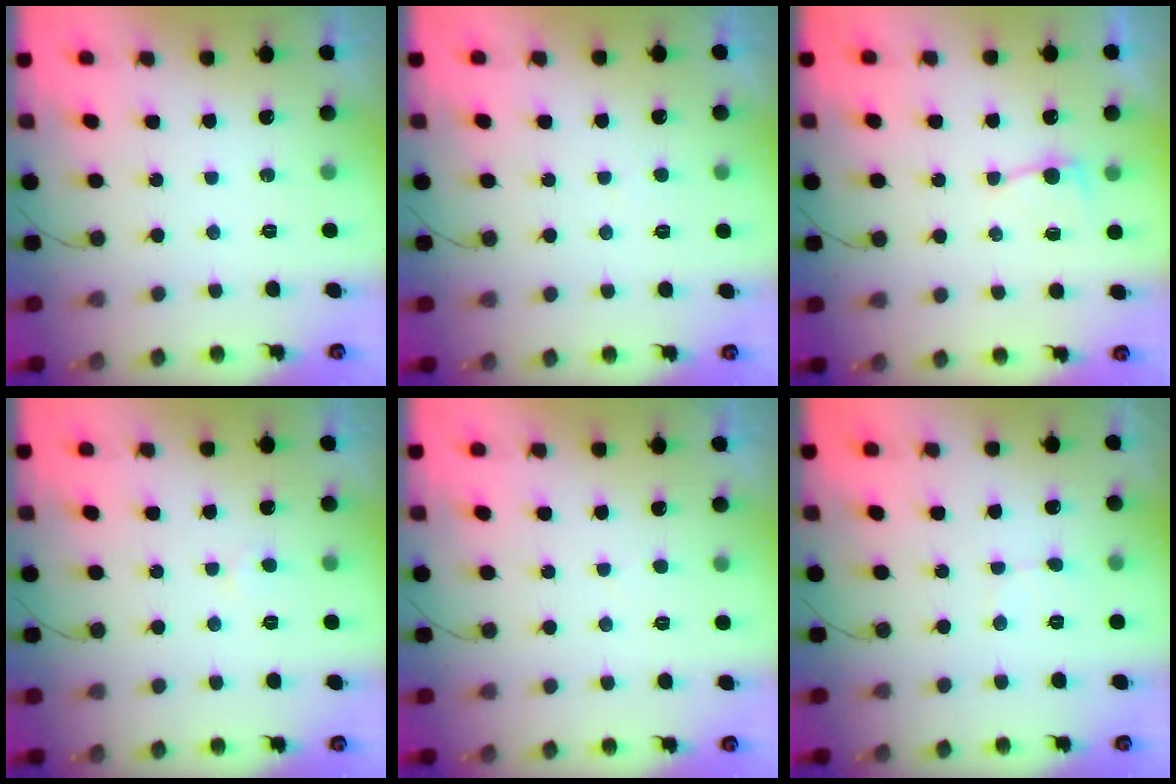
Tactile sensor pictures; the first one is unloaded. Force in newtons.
{"total": 1.9, "press": 1.9, "slide": 0.2}
{"total": 3.3, "press": 3.2, "slide": 0.4}
{"total": 2.8, "press": 2.8, "slide": 0.3}
{"total": 2.0, "press": 2.0, "slide": 0.2}
{"total": 2.2, "press": 2.2, "slide": 0.2}